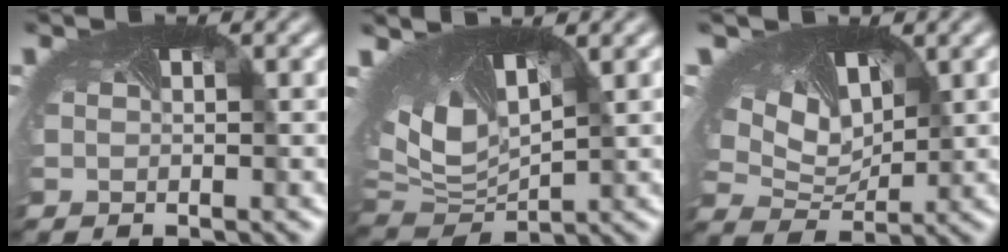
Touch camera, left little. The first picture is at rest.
{"total": 10.2, "force": [3.2, 5.7, 7.8], "torque": [-0.187, 0.000, 0.070]}
{"total": 8.4, "force": [5.3, 4.6, 4.7], "torque": [-0.116, 0.018, 0.091]}